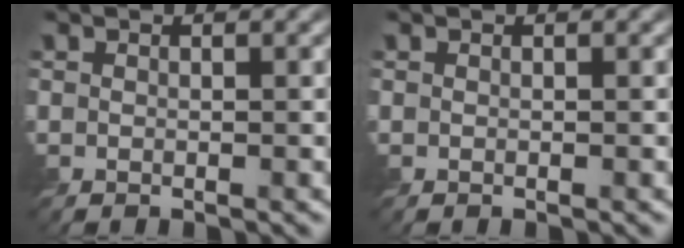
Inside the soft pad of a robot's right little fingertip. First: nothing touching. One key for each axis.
{"total": 0.0}